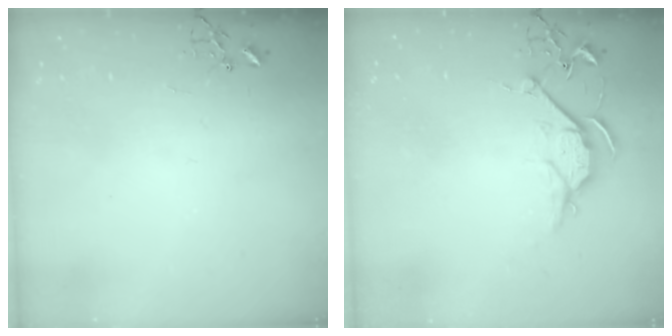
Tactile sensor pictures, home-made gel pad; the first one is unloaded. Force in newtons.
{"total": 7.9, "press": 7.8, "slide": 0.9}